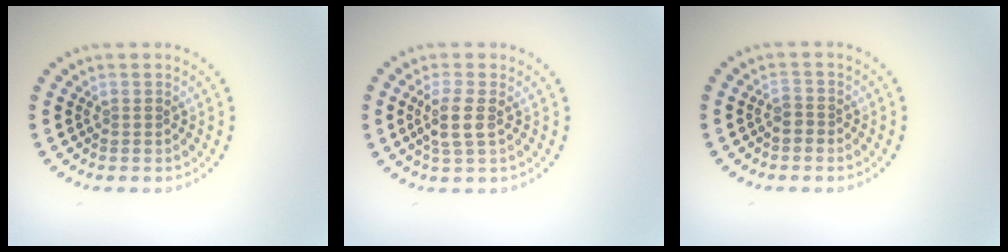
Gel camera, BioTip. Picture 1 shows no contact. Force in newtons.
{"total": 2.4, "press": 2.0, "slide": 1.3}
{"total": 1.0, "press": 0.8, "slide": 0.6}